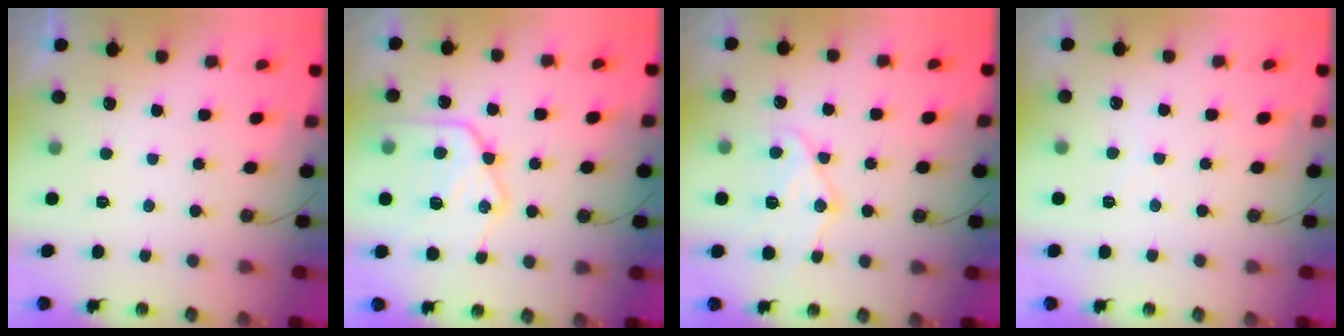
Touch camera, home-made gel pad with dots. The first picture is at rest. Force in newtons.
{"total": 19.2, "press": 19.1, "slide": 1.5}
{"total": 13.6, "press": 13.5, "slide": 1.5}
{"total": 1.8, "press": 1.8, "slide": 0.4}